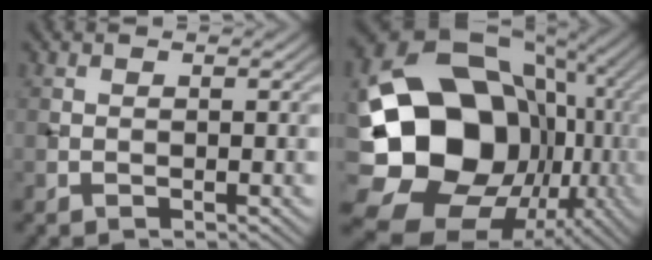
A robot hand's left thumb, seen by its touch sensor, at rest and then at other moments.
{"total": 22.1, "force": [-2.2, 18.1, 12.5], "torque": [-0.249, -0.038, -0.030]}